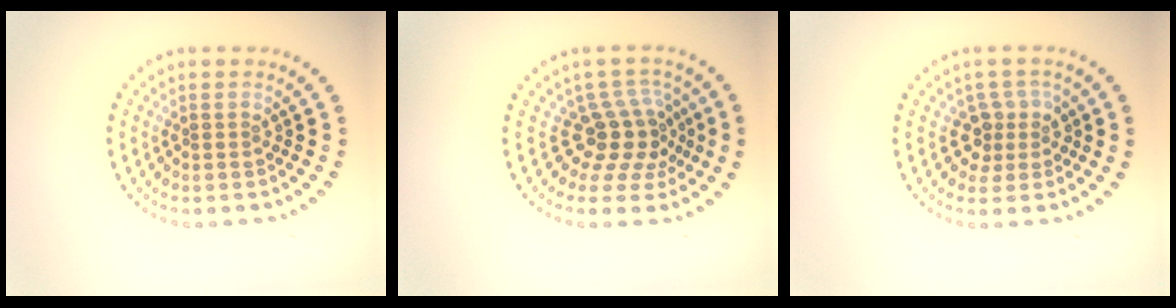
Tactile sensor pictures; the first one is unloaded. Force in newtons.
{"total": 3.8, "press": 2.7, "slide": 2.7}
{"total": 2.4, "press": 1.9, "slide": 1.5}